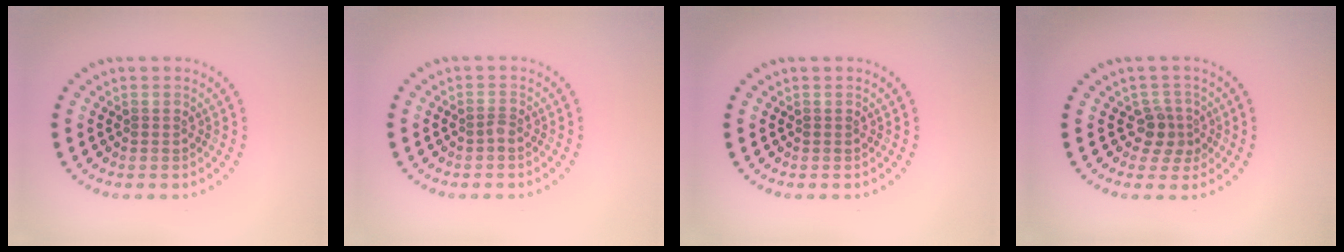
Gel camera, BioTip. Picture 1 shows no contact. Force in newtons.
{"total": 0.8, "press": 0.6, "slide": 0.6}
{"total": 0.0}
{"total": 2.4, "press": 1.9, "slide": 1.5}